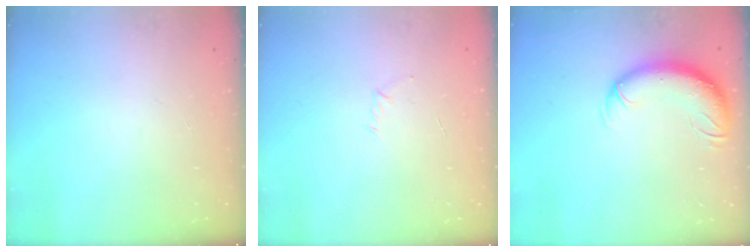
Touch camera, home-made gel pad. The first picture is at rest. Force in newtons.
{"total": 3.5, "press": 3.4, "slide": 0.8}
{"total": 11.0, "press": 10.6, "slide": 3.0}